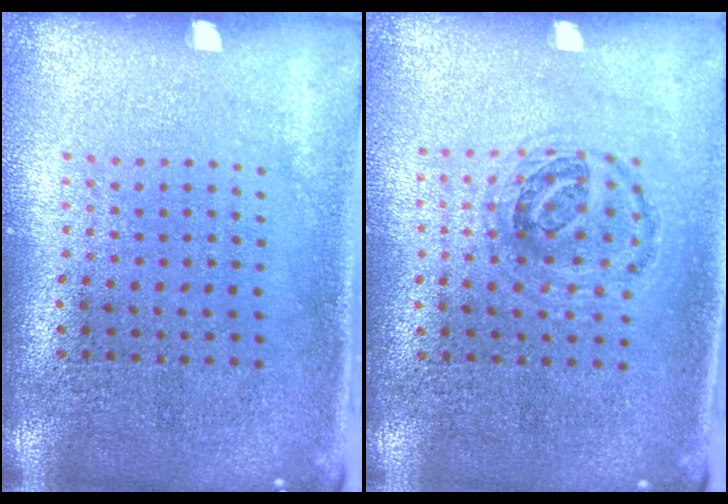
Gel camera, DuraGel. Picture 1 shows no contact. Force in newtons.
{"total": 1.0, "press": 0.9, "slide": 0.1}